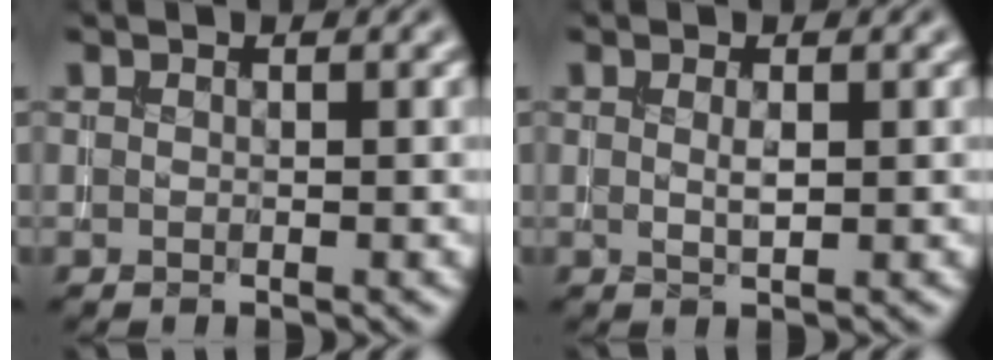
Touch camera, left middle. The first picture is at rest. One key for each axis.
{"total": 1.1, "fx": 0.3, "fy": 0.3, "fz": 1.0, "tx": -0.019, "ty": -0.001, "tz": 0.005}